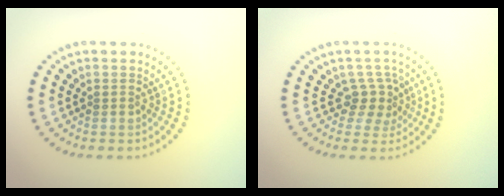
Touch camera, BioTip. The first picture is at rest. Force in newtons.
{"total": 2.4, "press": 1.7, "slide": 1.6}